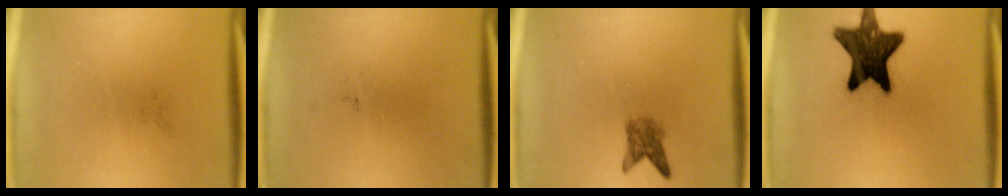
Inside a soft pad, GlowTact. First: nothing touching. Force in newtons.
{"total": 0.0}
{"total": 2.9}
{"total": 14.9}